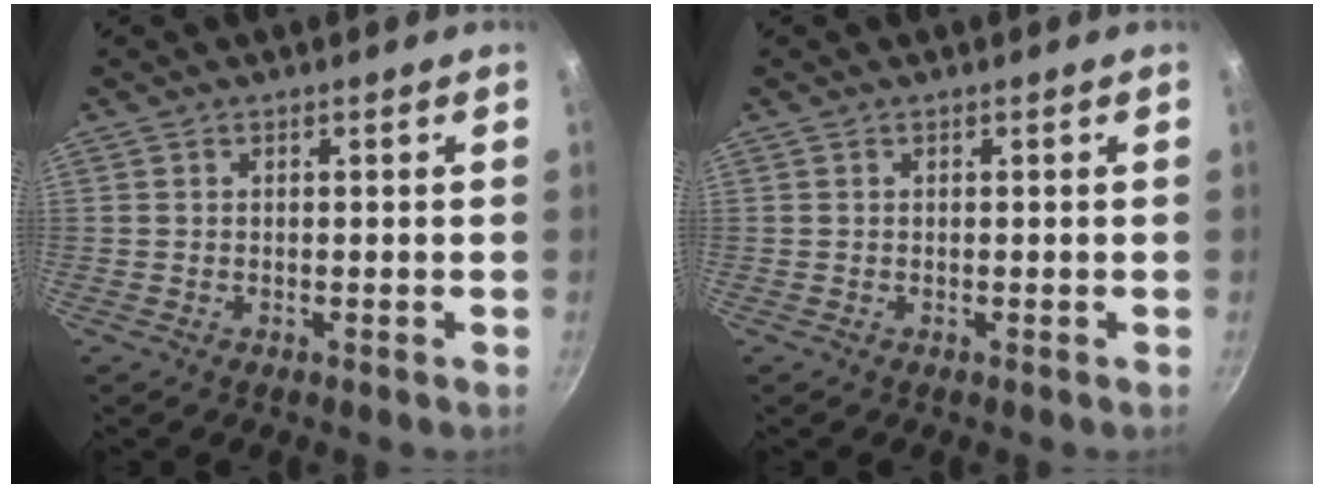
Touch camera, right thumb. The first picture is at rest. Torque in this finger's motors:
{"motor_torque": [-0.01, 0.01, 0.02, -0.02, 0.03]}